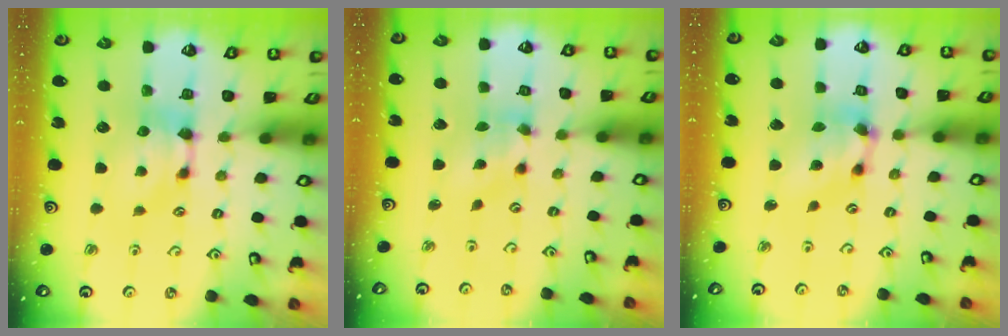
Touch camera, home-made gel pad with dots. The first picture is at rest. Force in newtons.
{"total": 1.4, "press": 0.6, "slide": 1.3}
{"total": 5.7, "press": 5.4, "slide": 1.8}